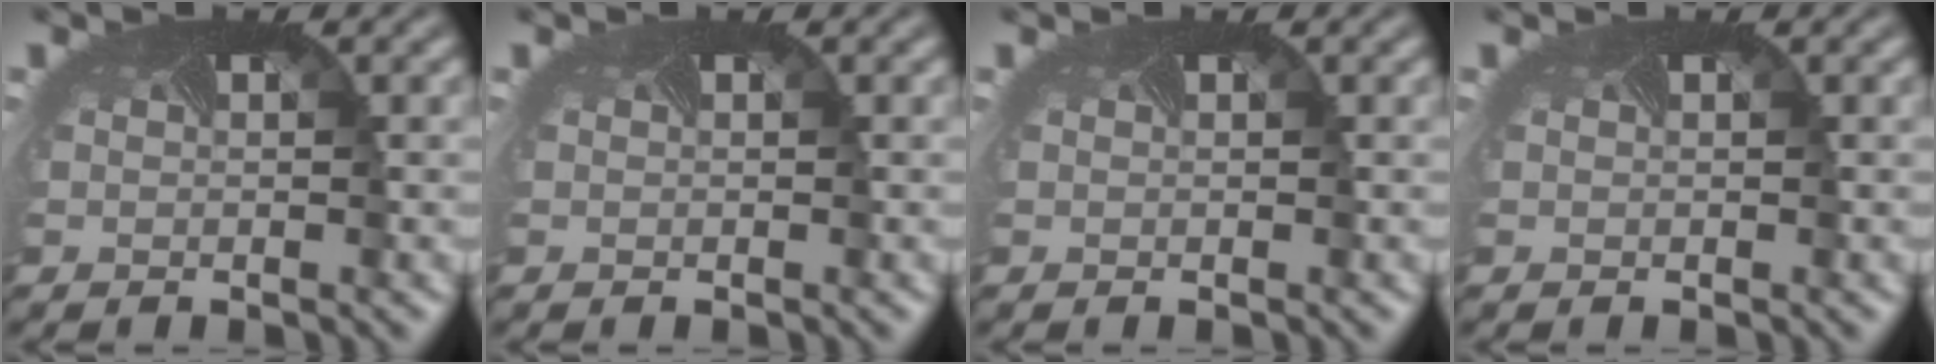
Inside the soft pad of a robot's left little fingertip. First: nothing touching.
{"total": 0.0}
{"total": 0.0}
{"total": 0.0}